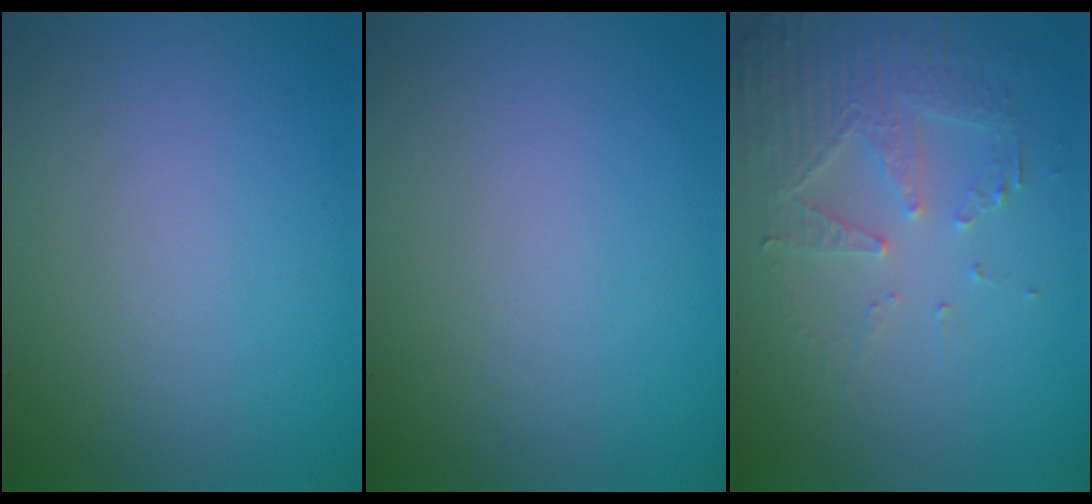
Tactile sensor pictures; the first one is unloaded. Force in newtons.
{"total": 0.0}
{"total": 5.3, "press": 3.6, "slide": 4.0}